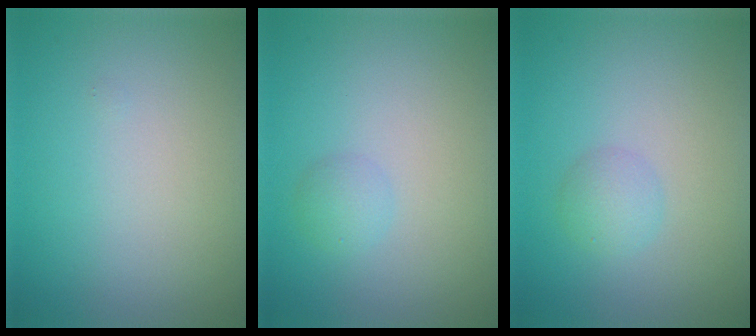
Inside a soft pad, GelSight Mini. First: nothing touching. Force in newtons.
{"total": 1.2, "press": 1.2, "slide": 0.1}
{"total": 1.7, "press": 1.7, "slide": 0.1}